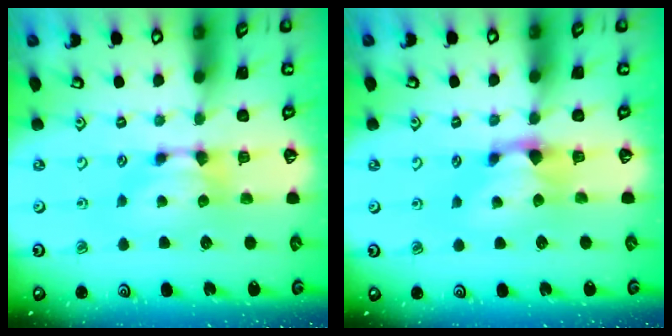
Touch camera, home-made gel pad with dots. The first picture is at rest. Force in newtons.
{"total": 1.3, "press": 0.4, "slide": 1.2}